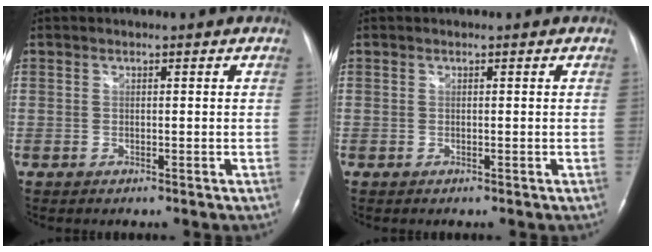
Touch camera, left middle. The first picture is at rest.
{"total": 0.0}